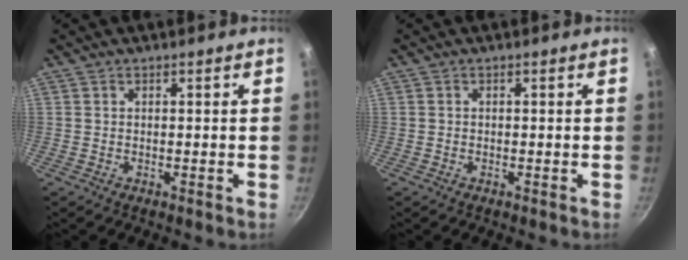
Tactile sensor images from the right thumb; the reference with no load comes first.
{"total": 0.0}